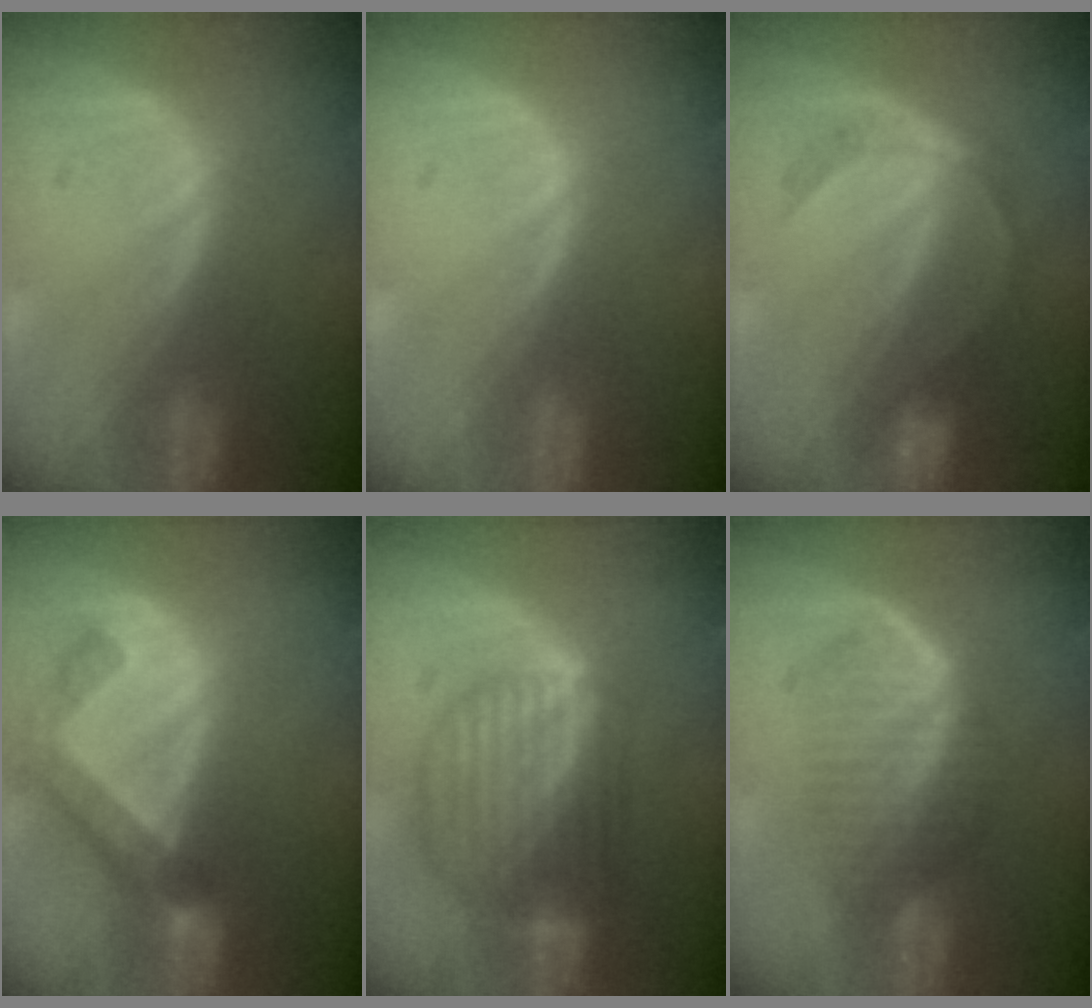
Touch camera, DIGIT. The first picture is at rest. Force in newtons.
{"total": 0.0}
{"total": 5.3, "press": 5.0, "slide": 1.6}
{"total": 6.4, "press": 5.8, "slide": 2.8}
{"total": 8.7, "press": 7.7, "slide": 4.1}
{"total": 6.2, "press": 5.8, "slide": 2.4}